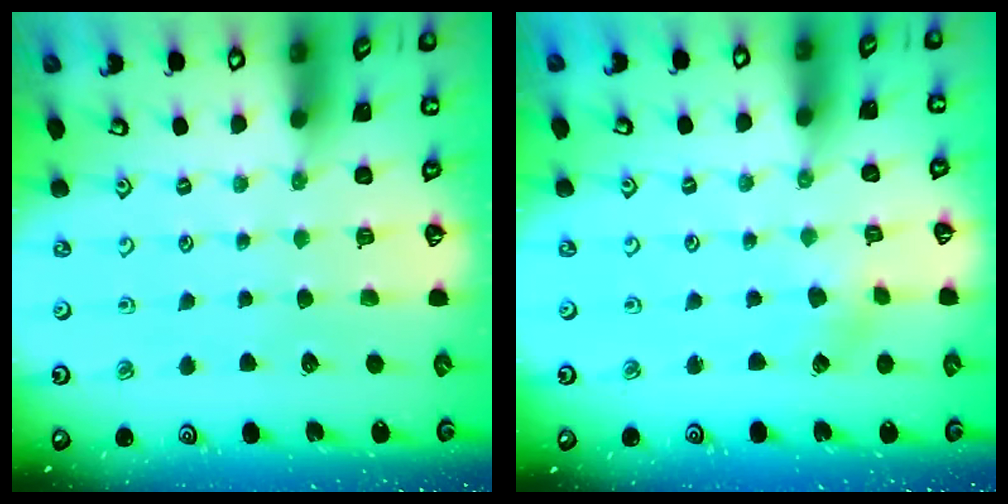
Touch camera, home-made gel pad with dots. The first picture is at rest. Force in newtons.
{"total": 2.0, "press": 1.9, "slide": 0.6}